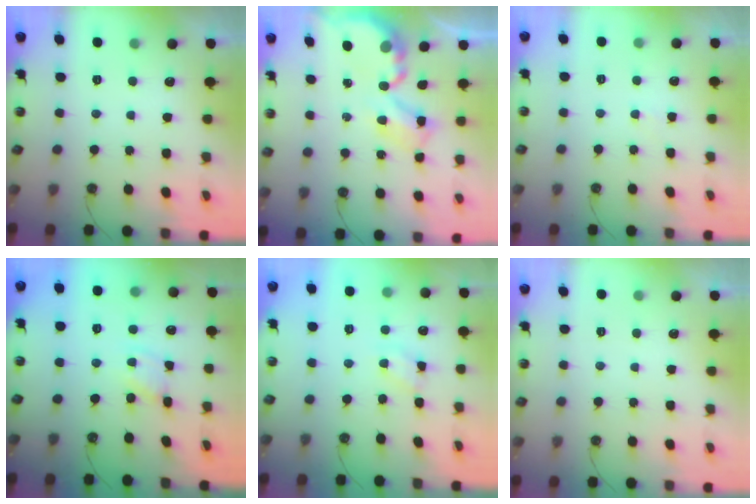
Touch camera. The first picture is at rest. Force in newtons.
{"total": 5.5, "press": 5.5, "slide": 0.3}
{"total": 1.9, "press": 1.9, "slide": 0.3}
{"total": 1.5, "press": 1.5, "slide": 0.1}
{"total": 2.9, "press": 2.9, "slide": 0.4}
{"total": 0.0}